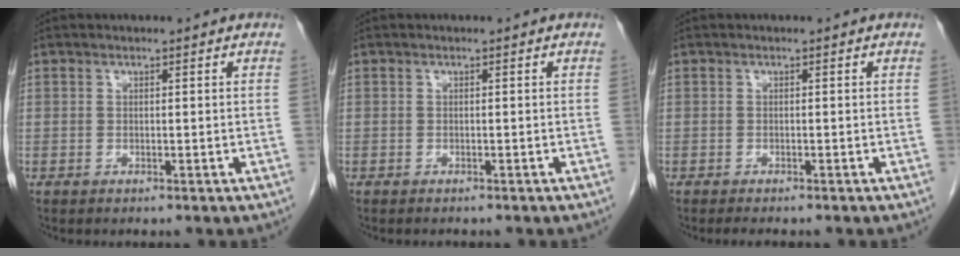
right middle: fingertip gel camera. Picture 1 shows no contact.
{"total": 1.3, "force": [-1.1, 0.4, 0.5], "torque": [-0.013, -0.003, -0.011]}
{"total": 2.5, "force": [-2.2, 0.6, 1.2], "torque": [-0.015, -0.004, -0.022]}